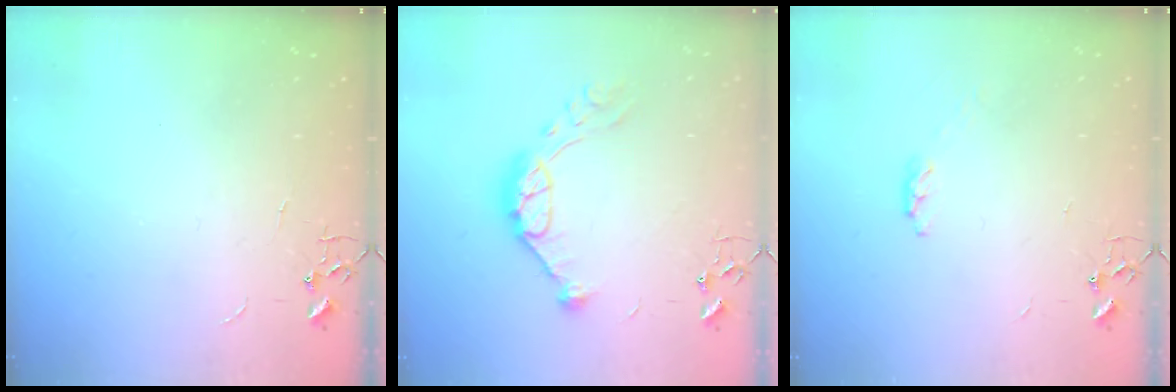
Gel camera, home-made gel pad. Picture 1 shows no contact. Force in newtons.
{"total": 12.9, "press": 12.8, "slide": 0.9}
{"total": 3.2, "press": 3.2, "slide": 0.5}